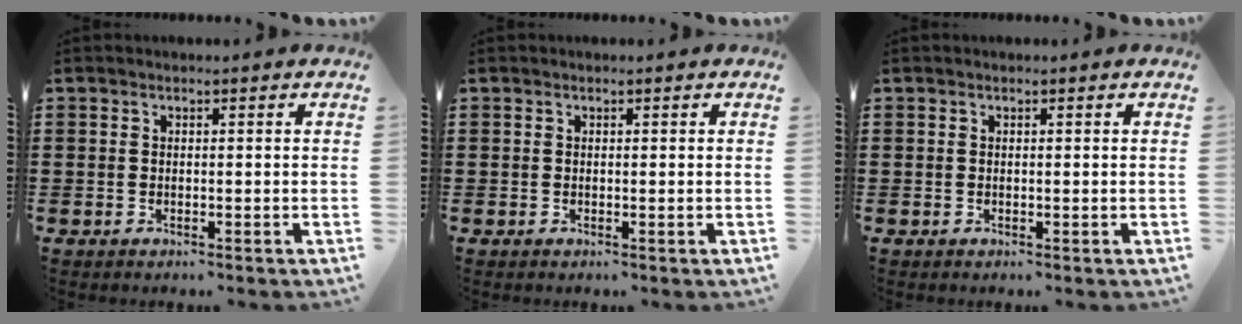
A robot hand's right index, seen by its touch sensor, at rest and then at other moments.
{"total": 0.0}
{"total": 0.0}